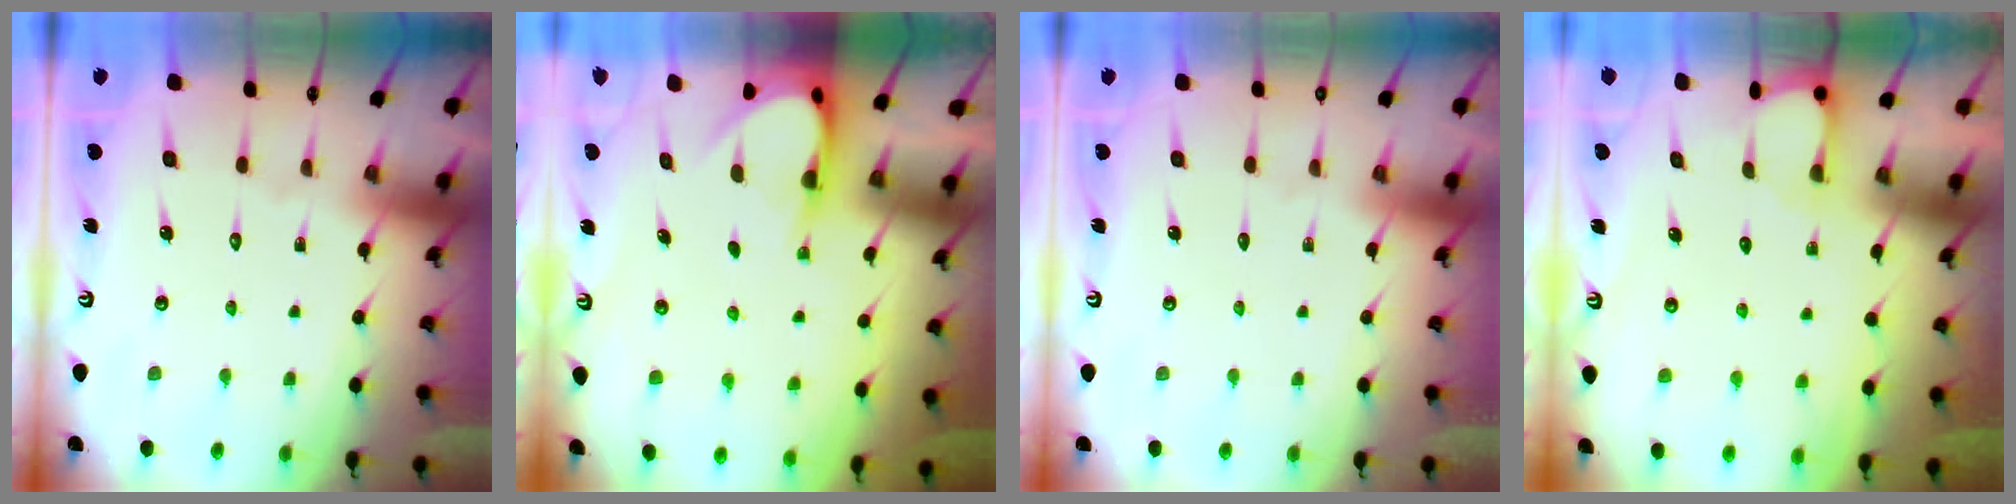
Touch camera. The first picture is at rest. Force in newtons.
{"total": 3.9, "press": 3.9, "slide": 0.4}
{"total": 0.0}
{"total": 2.0, "press": 2.0, "slide": 0.2}